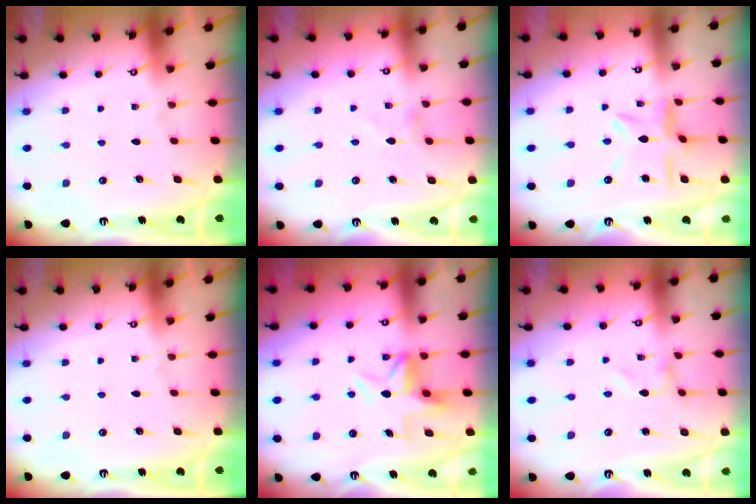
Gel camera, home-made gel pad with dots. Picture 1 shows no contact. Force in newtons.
{"total": 0.0}
{"total": 9.1, "press": 9.1, "slide": 0.9}
{"total": 0.0}
{"total": 6.3, "press": 6.3, "slide": 0.4}
{"total": 0.0}